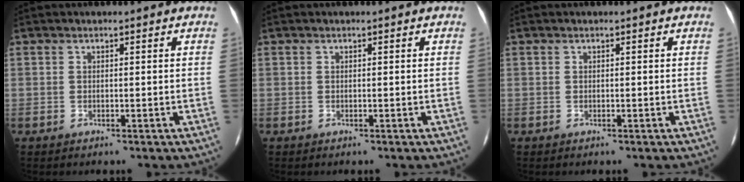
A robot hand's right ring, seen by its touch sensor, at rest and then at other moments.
{"total": 0.0}
{"total": 0.0}